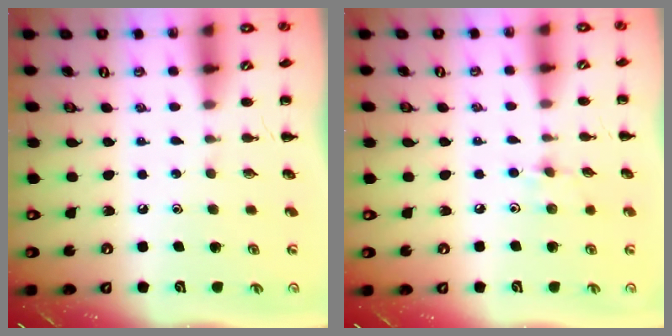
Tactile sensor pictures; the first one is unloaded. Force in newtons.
{"total": 5.5, "press": 5.2, "slide": 1.5}